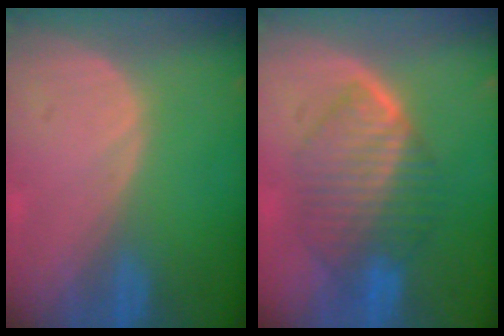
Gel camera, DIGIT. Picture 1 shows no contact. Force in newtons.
{"total": 8.1, "press": 8.1, "slide": 0.4}